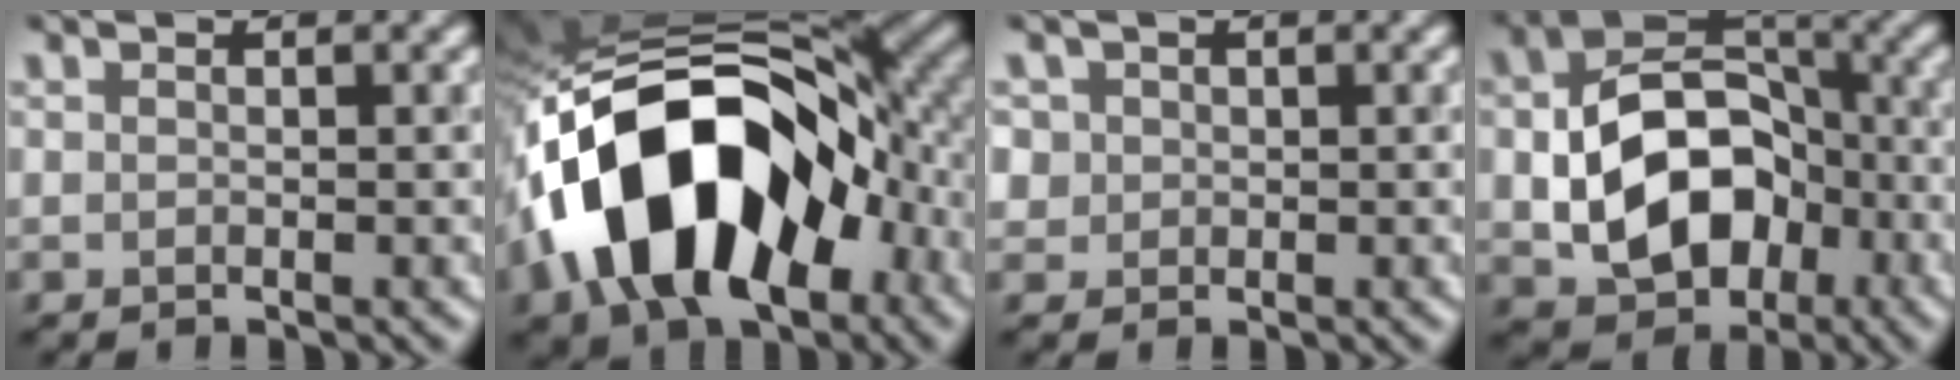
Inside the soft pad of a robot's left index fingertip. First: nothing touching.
{"total": 16.4, "force": [-5.2, 9.9, 12.1], "torque": [-0.193, 0.008, -0.101]}
{"total": 2.7, "force": [1.0, 2.4, 0.9], "torque": [-0.011, 0.014, 0.017]}
{"total": 10.8, "force": [-1.9, 7.5, 7.5], "torque": [-0.125, 0.003, -0.032]}